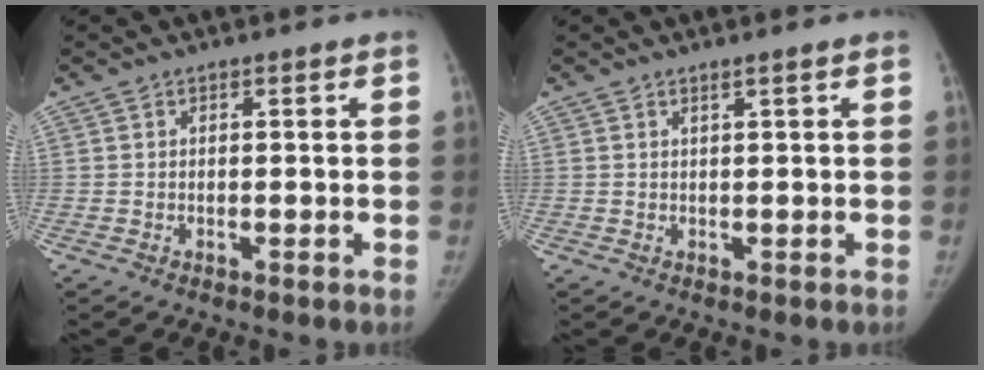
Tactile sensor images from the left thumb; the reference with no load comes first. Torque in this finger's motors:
{"motor_torque": [0.01, -0.24, 0.09, -0.03, 0.00]}